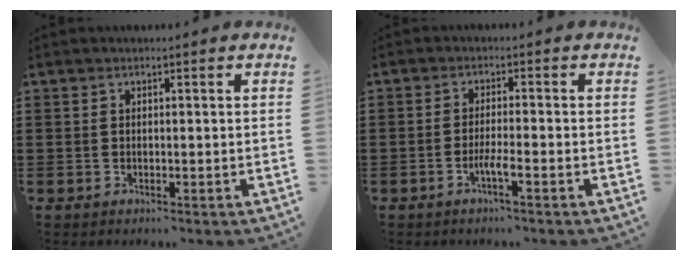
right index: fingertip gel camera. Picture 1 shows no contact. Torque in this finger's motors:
{"motor_torque": [0.38, 0.30, 0.23, 0.05]}